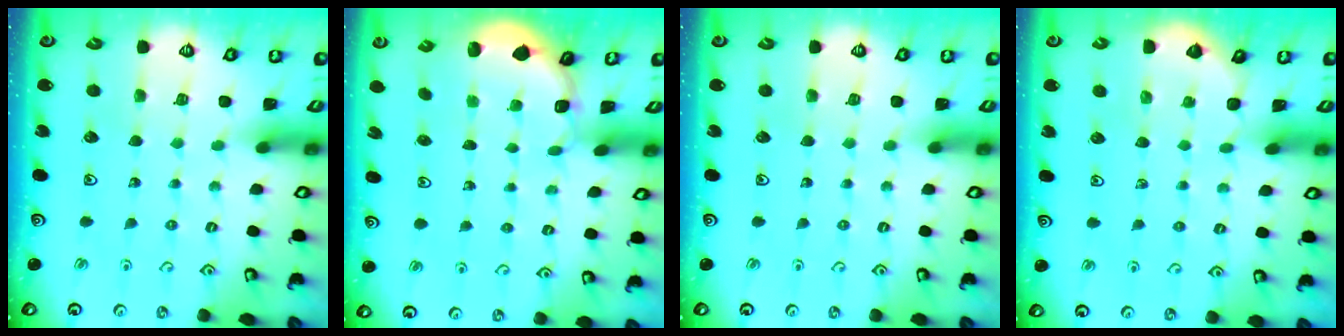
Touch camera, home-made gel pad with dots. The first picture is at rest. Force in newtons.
{"total": 1.9, "press": 1.8, "slide": 0.7}
{"total": 0.0}
{"total": 2.1, "press": 2.1, "slide": 0.2}